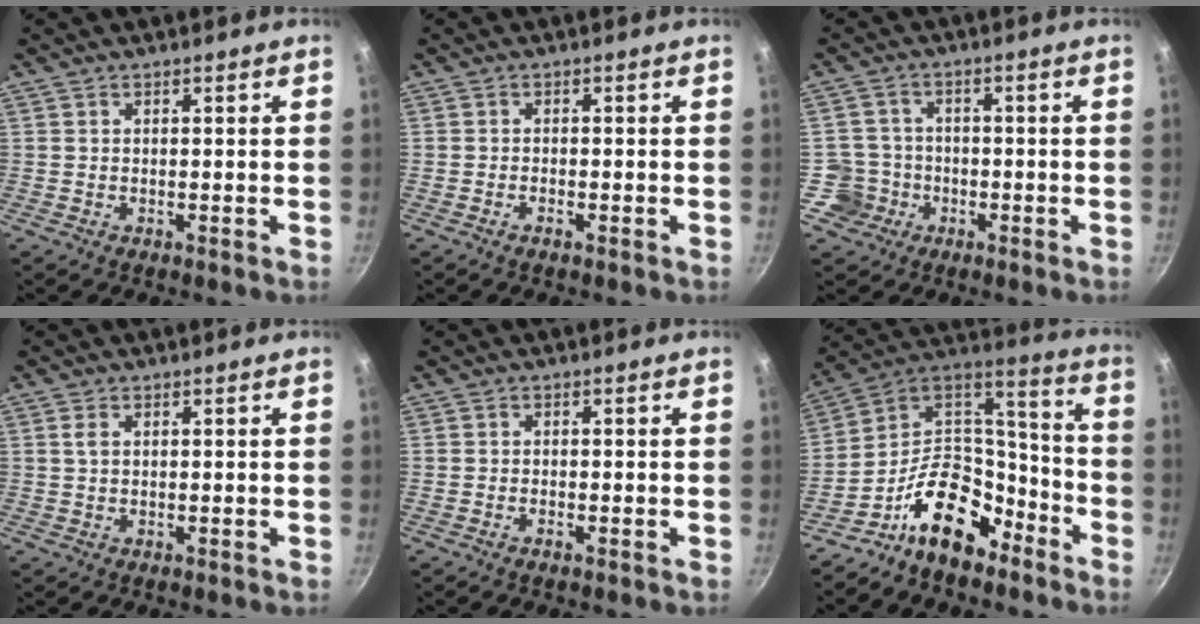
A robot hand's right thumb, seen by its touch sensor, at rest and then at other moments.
{"total": 1.1, "force": [-0.6, 0.2, 0.9], "torque": [-0.025, 0.002, -0.014]}
{"total": 5.4, "force": [-1.9, 5.1, 0.0], "torque": [0.031, 0.030, -0.036]}
{"total": 1.5, "force": [0.5, 0.8, 1.2], "torque": [-0.024, 0.000, 0.010]}
{"total": 0.9, "force": [-0.5, 0.1, 0.7], "torque": [-0.021, 0.001, -0.011]}
{"total": 17.2, "force": [-10.2, 9.9, 9.6], "torque": [-0.116, 0.109, -0.184]}